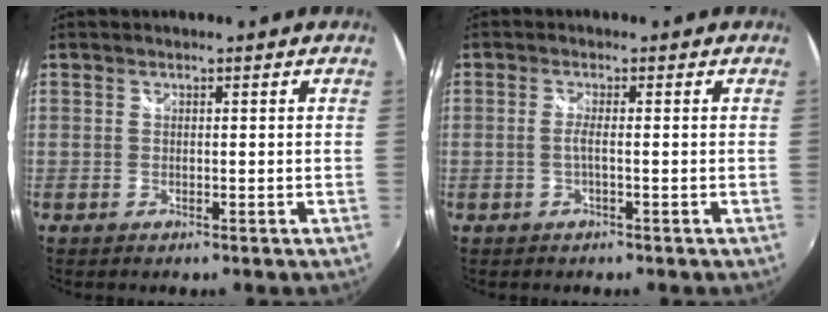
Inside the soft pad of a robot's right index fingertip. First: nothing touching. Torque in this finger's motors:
{"motor_torque": [-0.03, 0.14, 0.00, 0.00]}